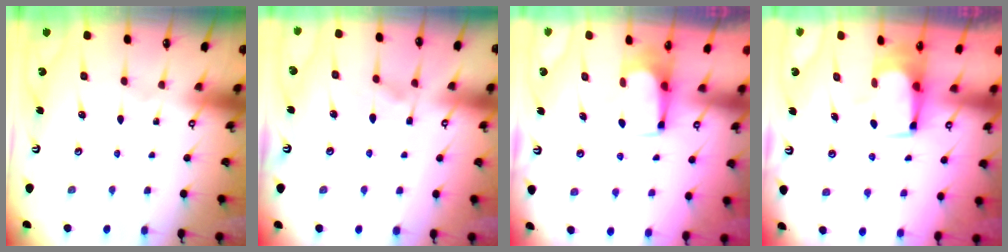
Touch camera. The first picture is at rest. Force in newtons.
{"total": 1.4, "press": 0.2, "slide": 1.4}
{"total": 2.4, "press": 2.4, "slide": 0.4}
{"total": 6.1, "press": 6.0, "slide": 0.6}